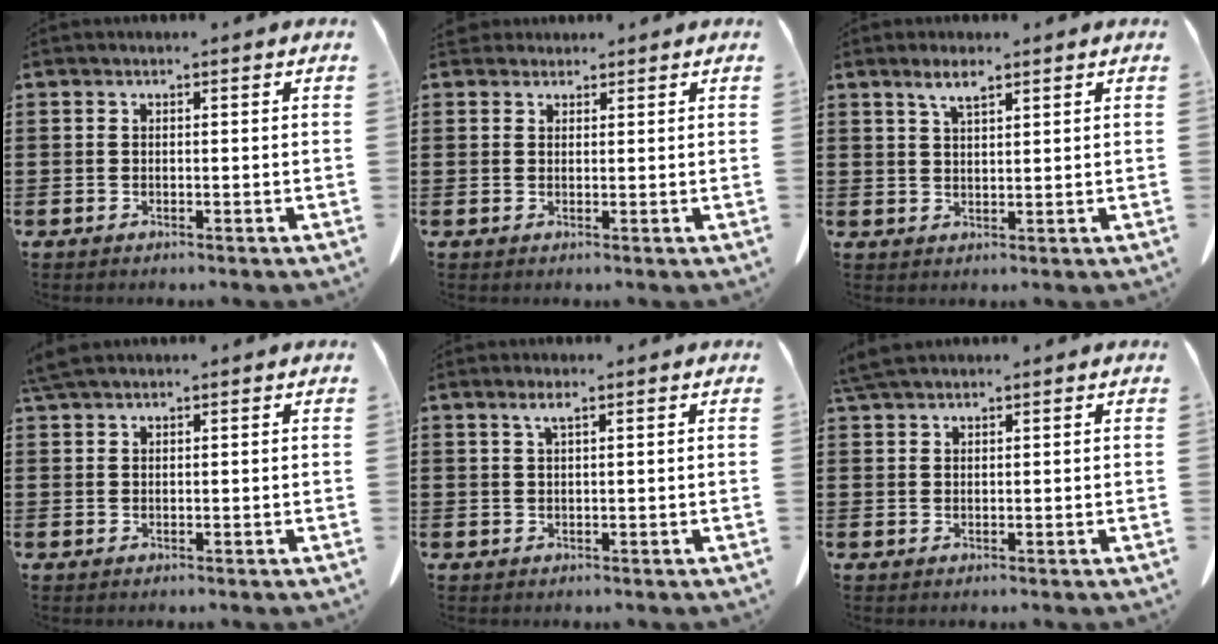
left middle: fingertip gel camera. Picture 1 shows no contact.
{"total": 1.9, "force": [1.7, 0.8, 0.2], "torque": [-0.010, 0.002, 0.035]}
{"total": 3.0, "force": [2.1, 0.5, 2.1], "torque": [-0.047, 0.002, 0.037]}
{"total": 2.3, "force": [1.9, 0.4, 1.2], "torque": [-0.030, 0.001, 0.038]}
{"total": 1.6, "force": [0.8, 0.1, 1.4], "torque": [-0.030, 0.000, 0.016]}
{"total": 2.9, "force": [2.5, 0.6, 1.3], "torque": [-0.034, 0.000, 0.050]}